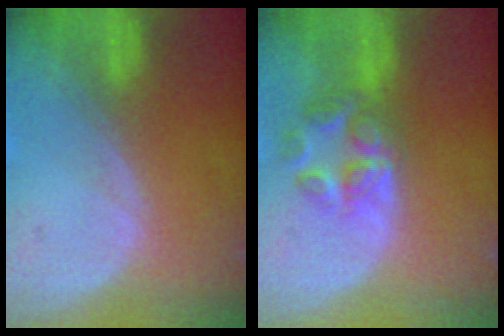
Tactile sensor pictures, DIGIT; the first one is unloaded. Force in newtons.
{"total": 6.4, "press": 5.6, "slide": 3.1}